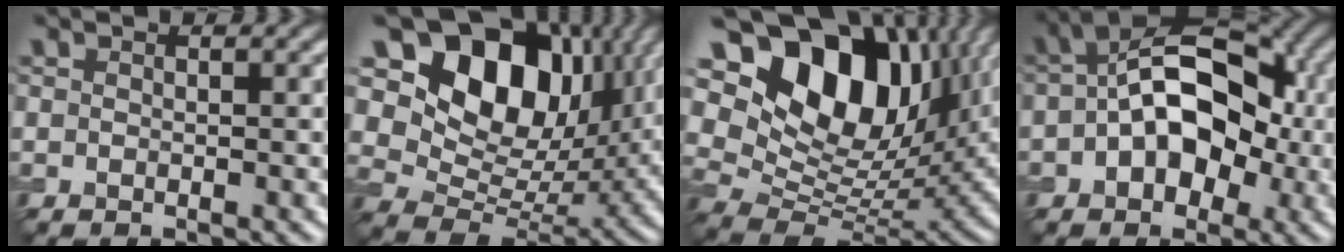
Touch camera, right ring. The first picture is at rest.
{"total": 15.2, "force": [6.9, 9.9, 9.1], "torque": [-0.151, 0.029, 0.120]}
{"total": 16.8, "force": [8.1, 10.3, 10.6], "torque": [-0.192, 0.040, 0.143]}
{"total": 10.0, "force": [0.0, 6.2, 7.8], "torque": [-0.100, 0.025, -0.012]}